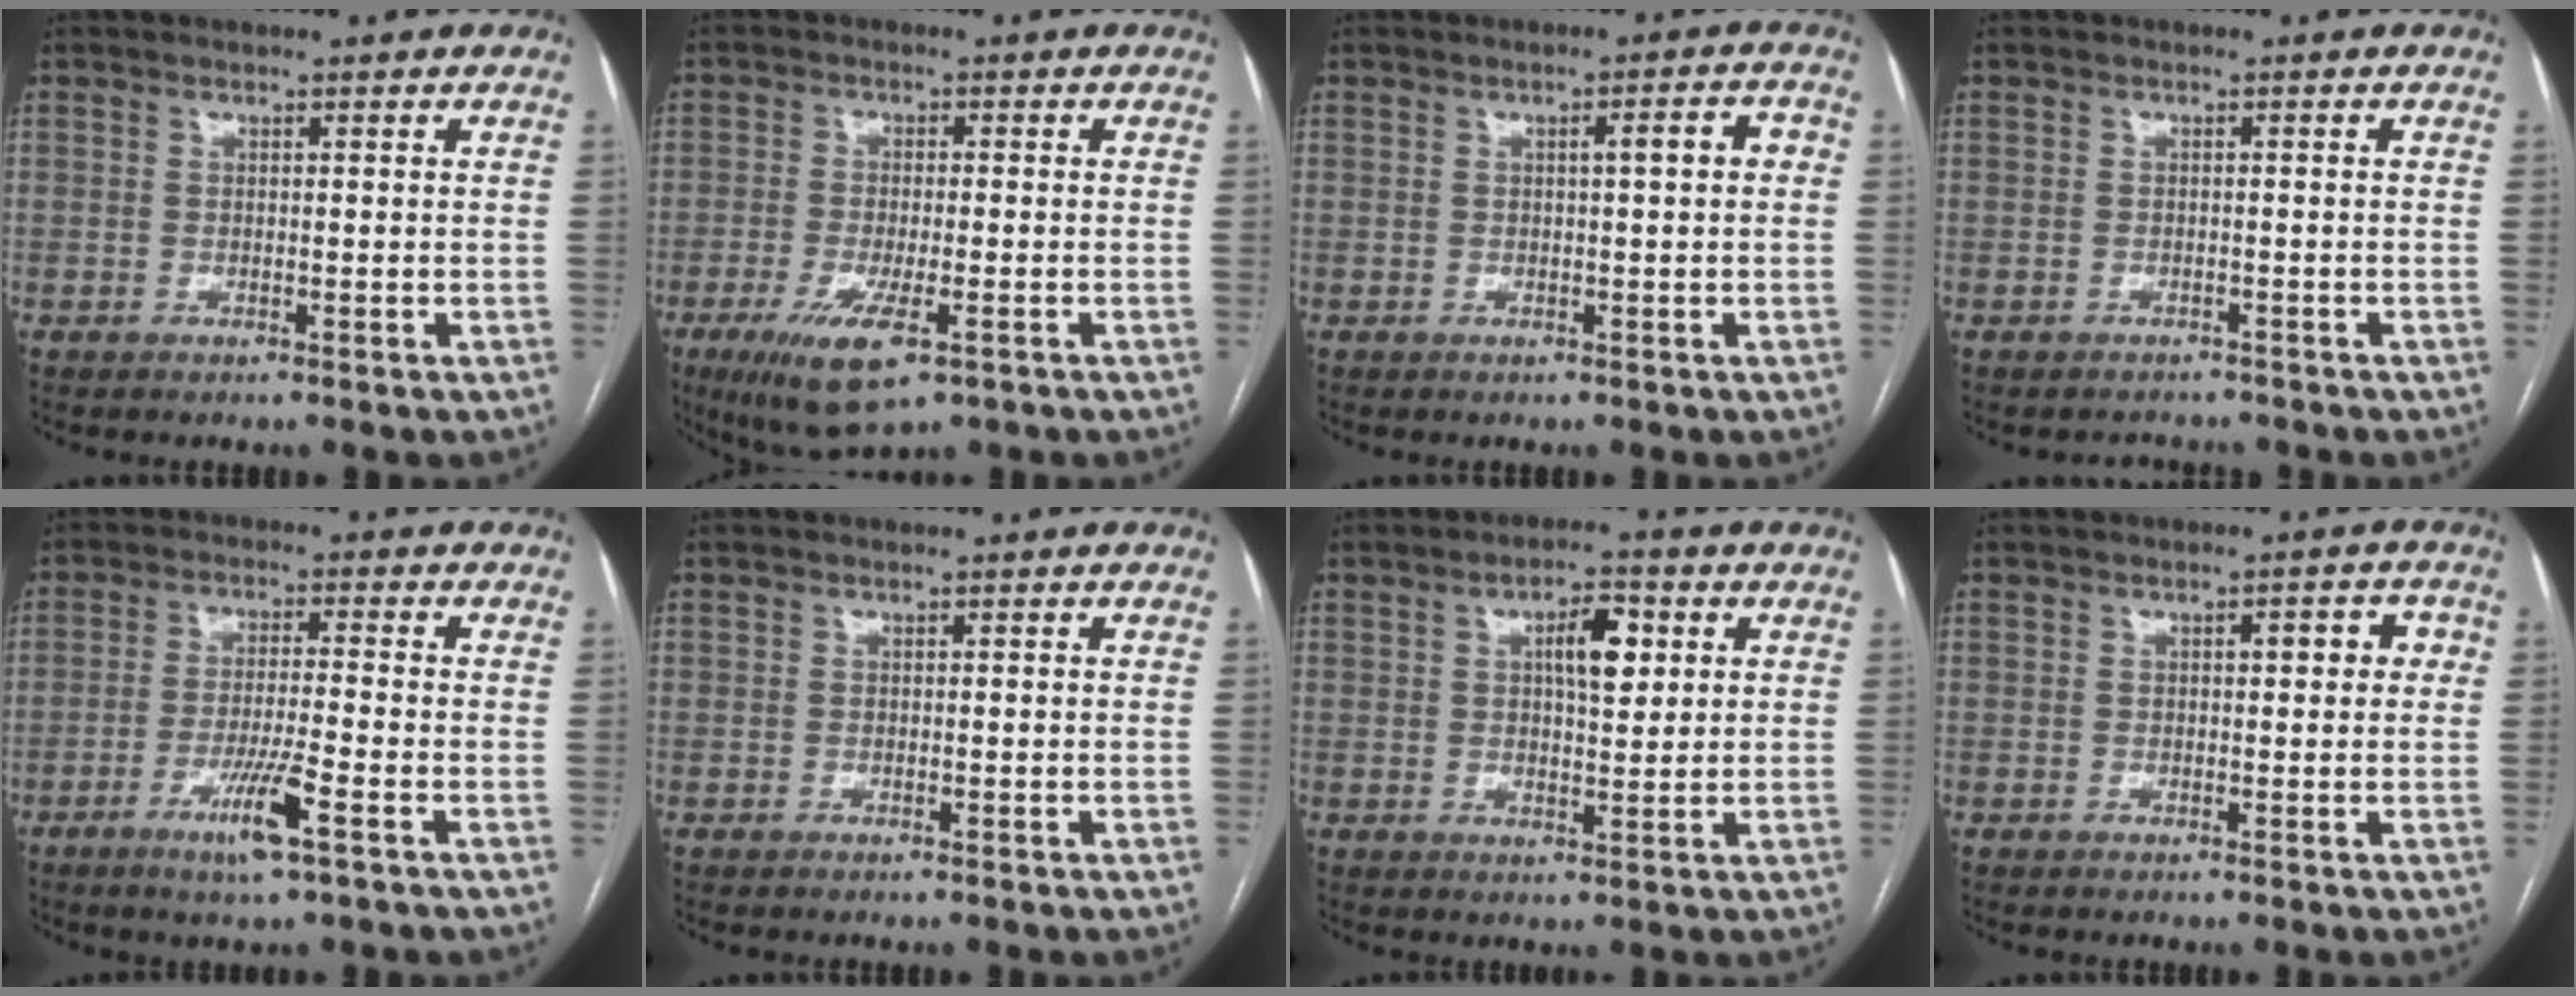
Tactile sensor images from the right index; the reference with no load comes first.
{"total": 8.8, "force": [-4.3, 2.8, 7.1], "torque": [-0.131, -0.019, -0.065]}
{"total": 3.1, "force": [0.4, 0.2, 3.1], "torque": [-0.044, 0.010, 0.004]}
{"total": 1.7, "force": [-1.6, 0.5, -0.4], "torque": [0.006, -0.003, -0.019]}
{"total": 6.9, "force": [-3.5, -0.2, 5.9], "torque": [-0.109, -0.014, -0.063]}
{"total": 0.0}
{"total": 5.9, "force": [1.9, 1.8, 5.3], "torque": [-0.088, 0.010, 0.032]}
{"total": 3.0, "force": [0.7, 0.9, 2.8], "torque": [-0.037, 0.014, 0.008]}